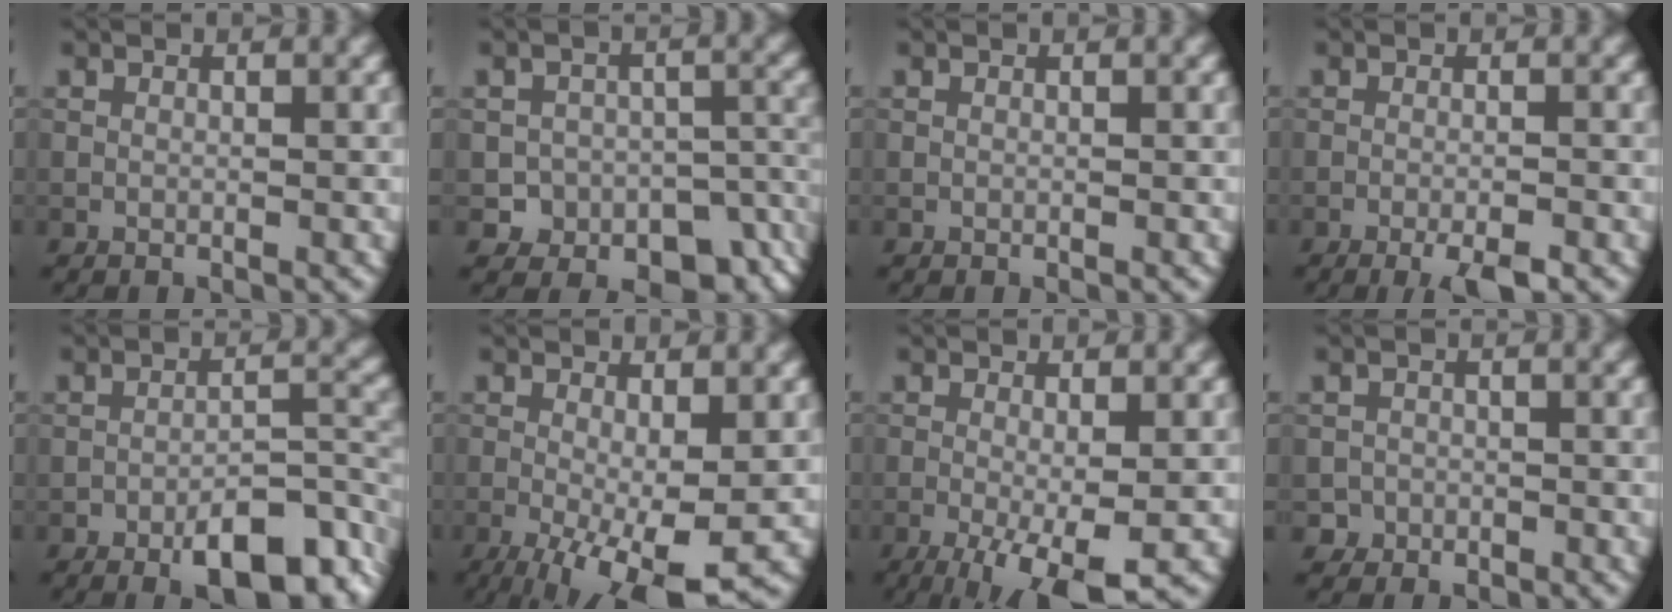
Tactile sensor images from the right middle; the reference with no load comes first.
{"total": 7.0, "force": [-3.9, 4.9, 3.1], "torque": [-0.022, -0.008, -0.056]}
{"total": 0.0}
{"total": 3.2, "force": [-2.0, 0.5, 2.4], "torque": [-0.040, 0.000, -0.035]}
{"total": 8.9, "force": [-5.3, 3.5, 6.2], "torque": [-0.080, -0.001, -0.076]}
{"total": 7.6, "force": [-2.4, 2.1, 6.9], "torque": [-0.127, -0.019, -0.030]}
{"total": 6.6, "force": [-2.7, 1.7, 5.8], "torque": [-0.102, -0.011, -0.040]}
{"total": 1.7, "force": [-0.8, 1.5, -0.1], "torque": [0.017, 0.008, -0.013]}